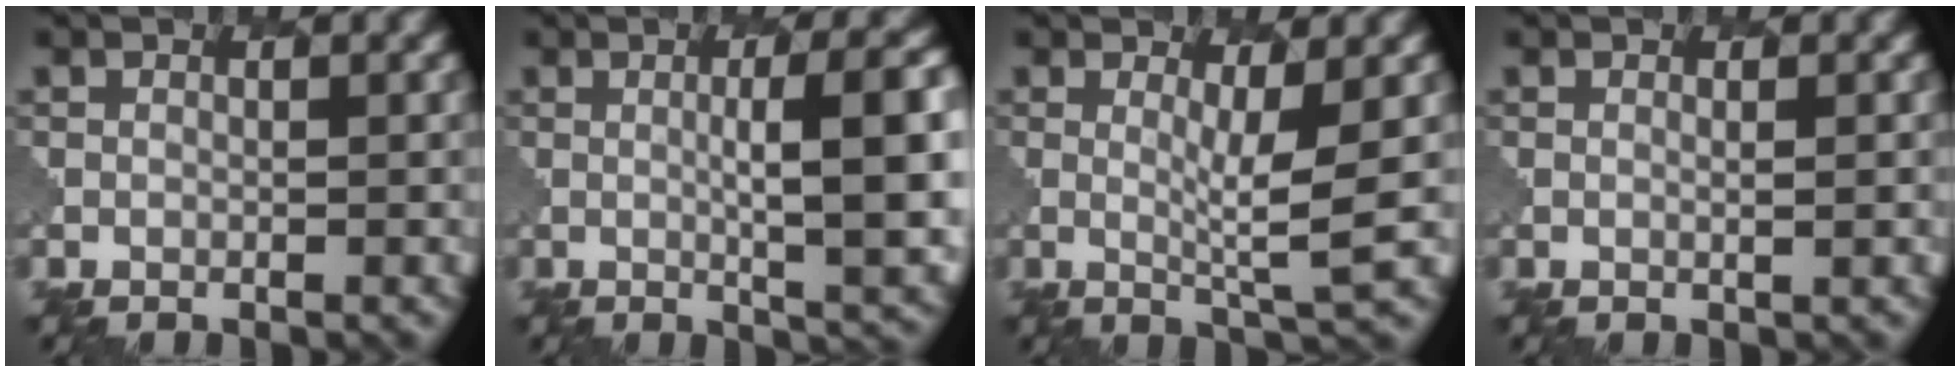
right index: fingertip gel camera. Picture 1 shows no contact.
{"total": 9.8, "force": [1.0, 2.5, 9.5], "torque": [-0.115, 0.001, 0.013]}
{"total": 3.4, "force": [1.0, 0.3, 3.2], "torque": [-0.063, -0.010, 0.013]}
{"total": 1.4, "force": [0.8, 0.4, 1.0], "torque": [-0.007, -0.001, -0.004]}